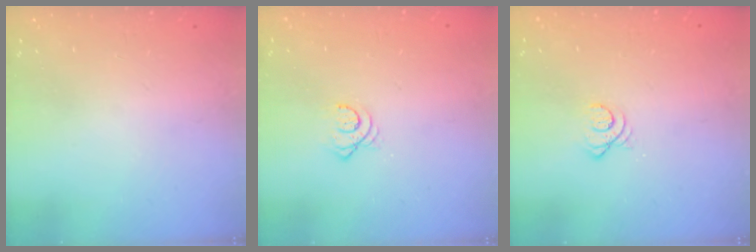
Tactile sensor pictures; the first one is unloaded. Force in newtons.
{"total": 4.1, "press": 4.1, "slide": 0.4}
{"total": 3.3, "press": 3.3, "slide": 0.2}